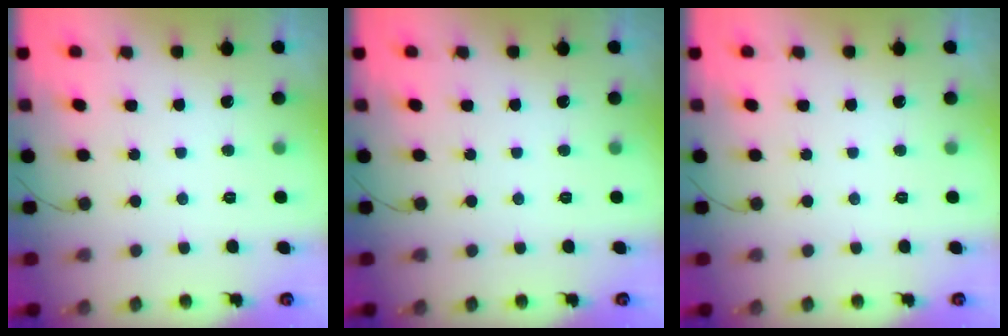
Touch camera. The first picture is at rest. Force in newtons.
{"total": 0.0}
{"total": 0.0}